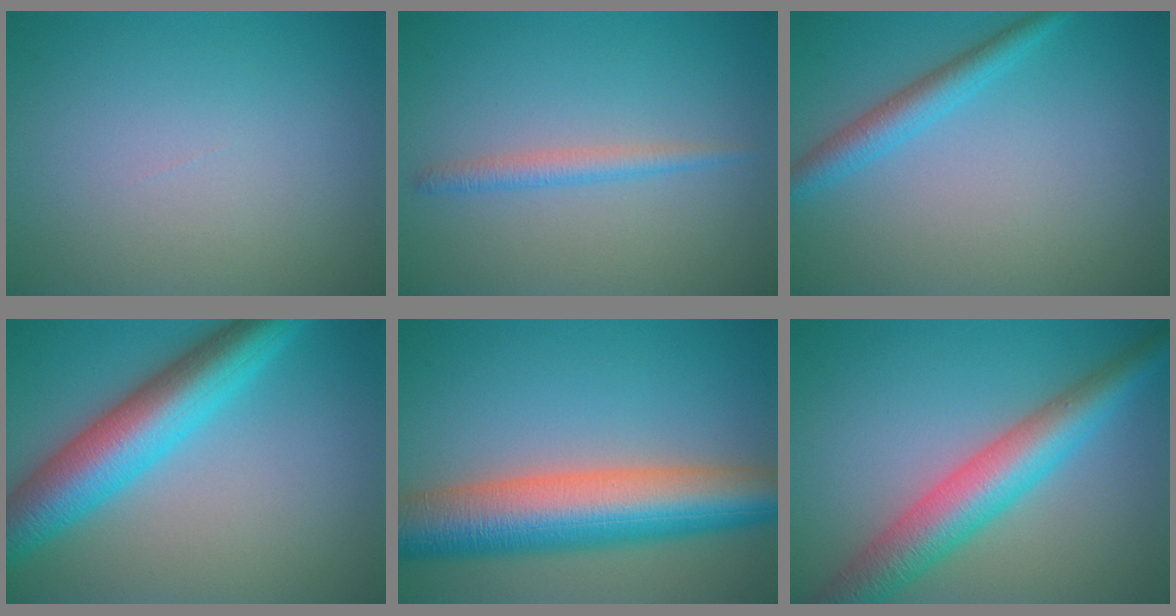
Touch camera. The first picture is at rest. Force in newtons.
{"total": 1.7, "press": 1.7, "slide": 0.1}
{"total": 2.7, "press": 2.7, "slide": 0.3}
{"total": 8.5, "press": 8.5, "slide": 0.2}
{"total": 11.0, "press": 11.0, "slide": 0.3}
{"total": 7.0, "press": 7.0, "slide": 0.0}